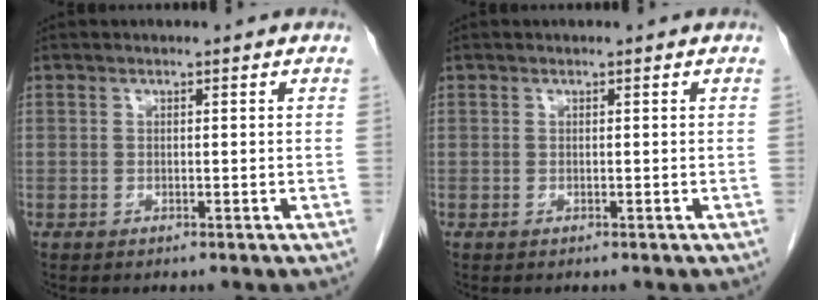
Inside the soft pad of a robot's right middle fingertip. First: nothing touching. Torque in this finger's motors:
{"motor_torque": [0.17, -0.45, -0.05, 0.00]}